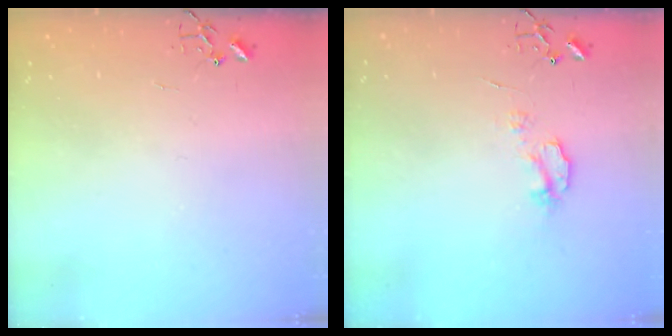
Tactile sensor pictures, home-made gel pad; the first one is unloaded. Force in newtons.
{"total": 5.1, "press": 5.0, "slide": 0.7}